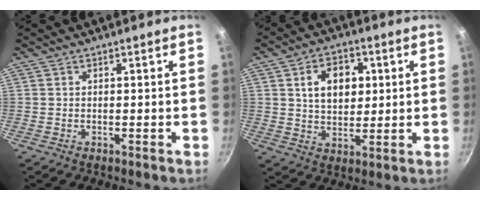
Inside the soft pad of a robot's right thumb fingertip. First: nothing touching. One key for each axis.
{"total": 10.0, "fx": 2.5, "fy": 6.9, "fz": 6.8, "tx": -0.080, "ty": -0.002, "tz": 0.040}